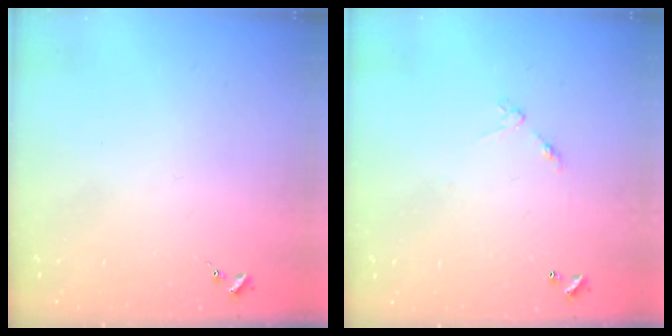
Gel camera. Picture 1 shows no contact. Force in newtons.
{"total": 5.9, "press": 5.9, "slide": 0.4}